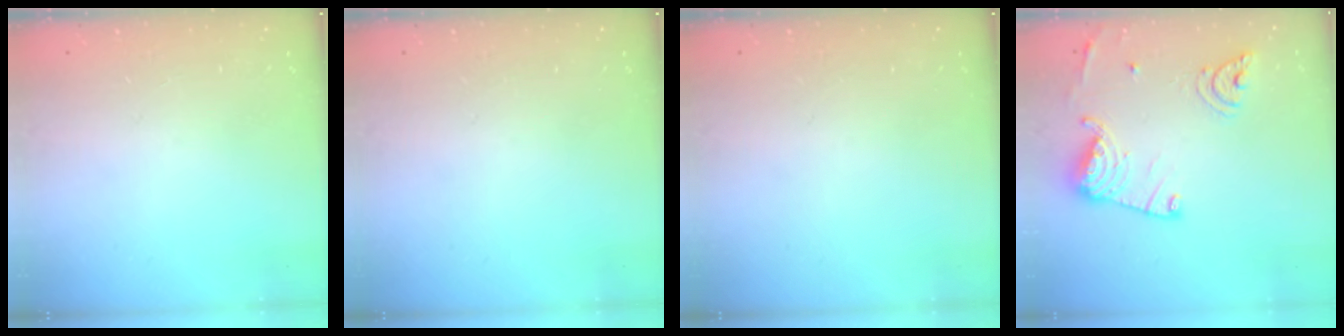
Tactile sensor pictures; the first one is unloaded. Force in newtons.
{"total": 0.0}
{"total": 0.0}
{"total": 15.7, "press": 15.6, "slide": 1.6}